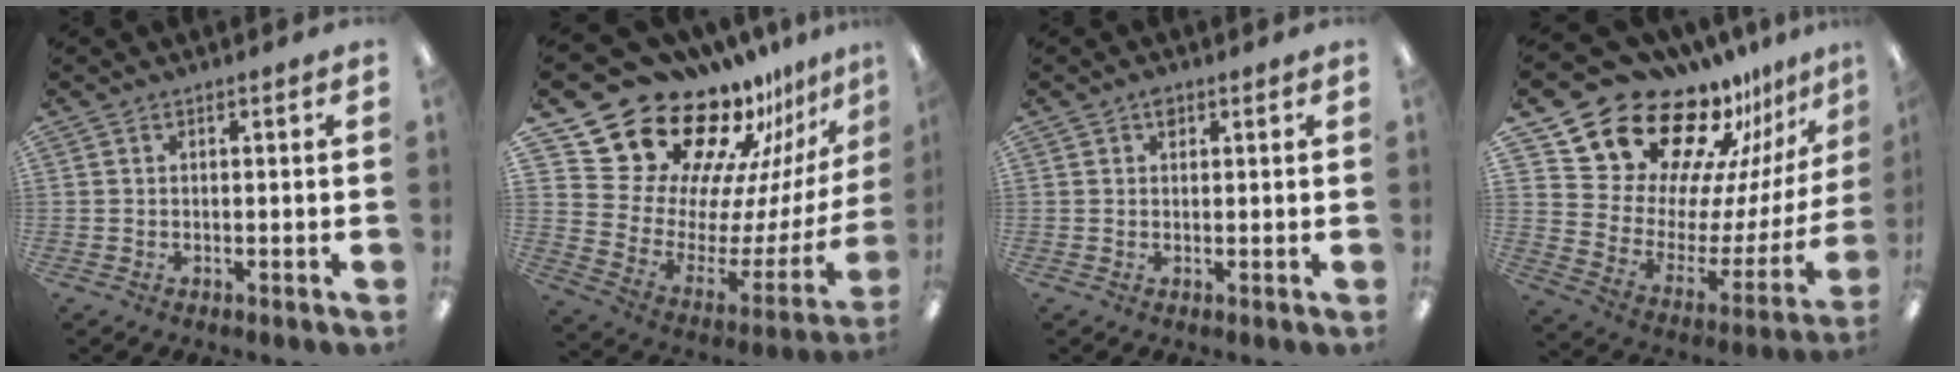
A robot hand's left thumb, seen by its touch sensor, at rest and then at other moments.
{"total": 24.8, "force": [19.2, 13.5, 8.1], "torque": [-0.118, -0.170, 0.374]}
{"total": 1.6, "force": [1.0, 1.0, 0.8], "torque": [-0.002, -0.004, 0.014]}
{"total": 22.9, "force": [18.6, 11.5, 6.6], "torque": [-0.104, -0.149, 0.350]}